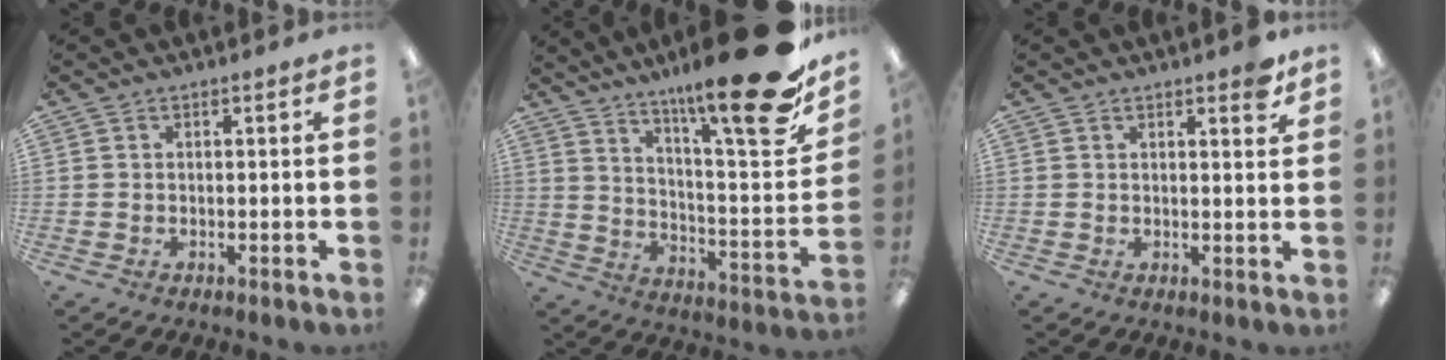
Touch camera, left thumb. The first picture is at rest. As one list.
[{"total": 23.7, "force": [16.2, 4.0, 16.8], "torque": [-0.237, -0.124, 0.254]}, {"total": 2.7, "force": [2.2, 0.6, 1.5], "torque": [-0.011, -0.011, 0.034]}]